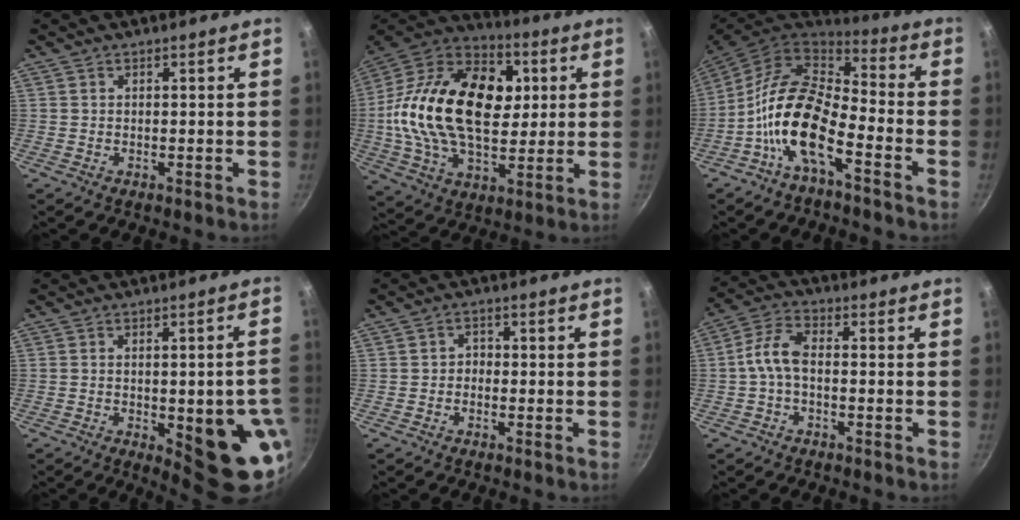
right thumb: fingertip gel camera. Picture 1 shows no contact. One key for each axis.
{"total": 29.9, "fx": 3.6, "fy": 18.8, "fz": 23.0, "tx": -0.393, "ty": 0.021, "tz": 0.050}
{"total": 15.5, "fx": -6.0, "fy": 7.0, "fz": 12.5, "tx": -0.228, "ty": 0.051, "tz": -0.133}
{"total": 16.0, "fx": -4.0, "fy": 5.4, "fz": 14.5, "tx": -0.135, "ty": 0.006, "tz": -0.043}
{"total": 1.7, "fx": -0.7, "fy": 1.3, "fz": 0.7, "tx": -0.003, "ty": 0.009, "tz": -0.016}
{"total": 6.2, "fx": -1.1, "fy": 3.1, "fz": 5.2, "tx": -0.112, "ty": 0.029, "tz": -0.033}